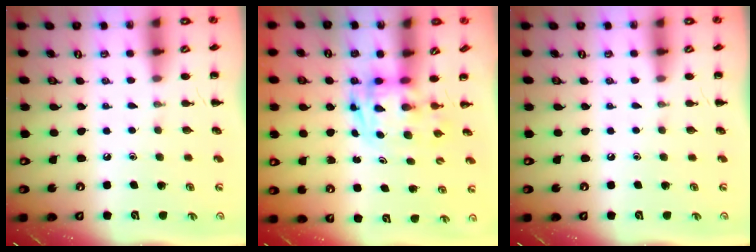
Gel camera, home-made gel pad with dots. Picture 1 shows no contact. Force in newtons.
{"total": 2.7, "press": 2.7, "slide": 0.5}
{"total": 0.0}